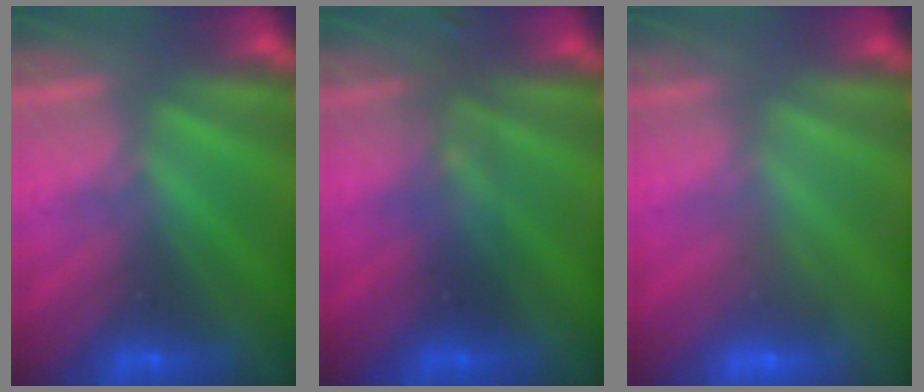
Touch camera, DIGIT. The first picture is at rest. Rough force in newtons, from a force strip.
{"total": 2.8}
{"total": 2.9}